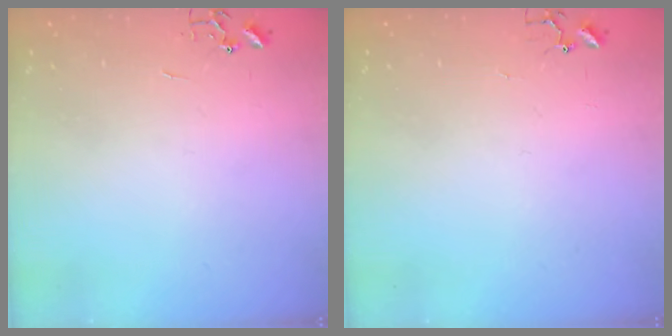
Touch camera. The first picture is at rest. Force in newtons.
{"total": 4.1, "press": 4.1, "slide": 0.2}